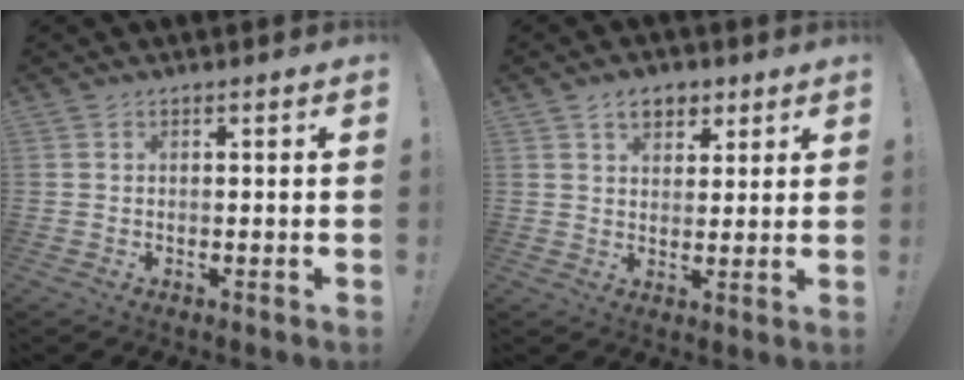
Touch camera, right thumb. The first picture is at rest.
{"total": 7.1, "force": [3.9, 4.9, 3.4], "torque": [-0.034, -0.013, 0.070]}